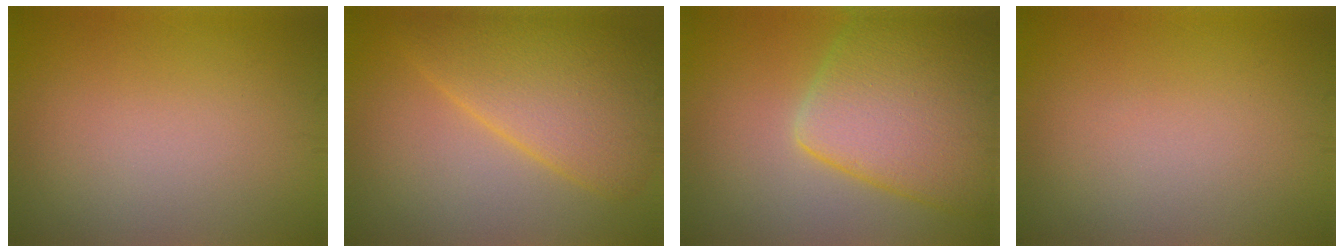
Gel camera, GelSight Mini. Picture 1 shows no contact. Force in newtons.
{"total": 6.8, "press": 6.8, "slide": 0.2}
{"total": 9.6, "press": 9.6, "slide": 0.6}
{"total": 0.0}